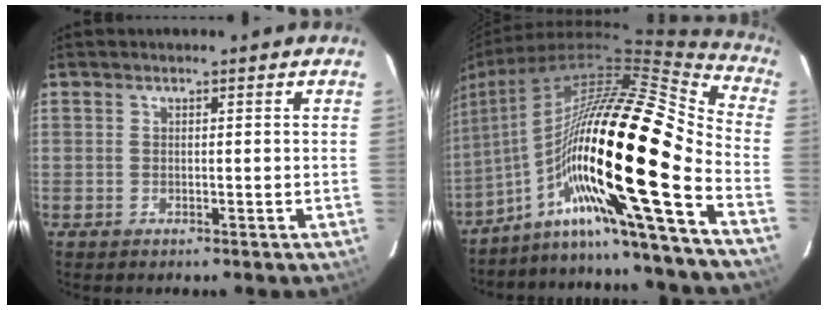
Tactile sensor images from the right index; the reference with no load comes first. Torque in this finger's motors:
{"motor_torque": [1.58, -0.55, 1.05, 0.21]}